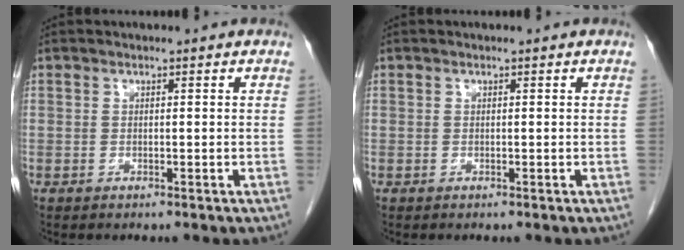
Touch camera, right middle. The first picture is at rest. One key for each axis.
{"total": 0.0}